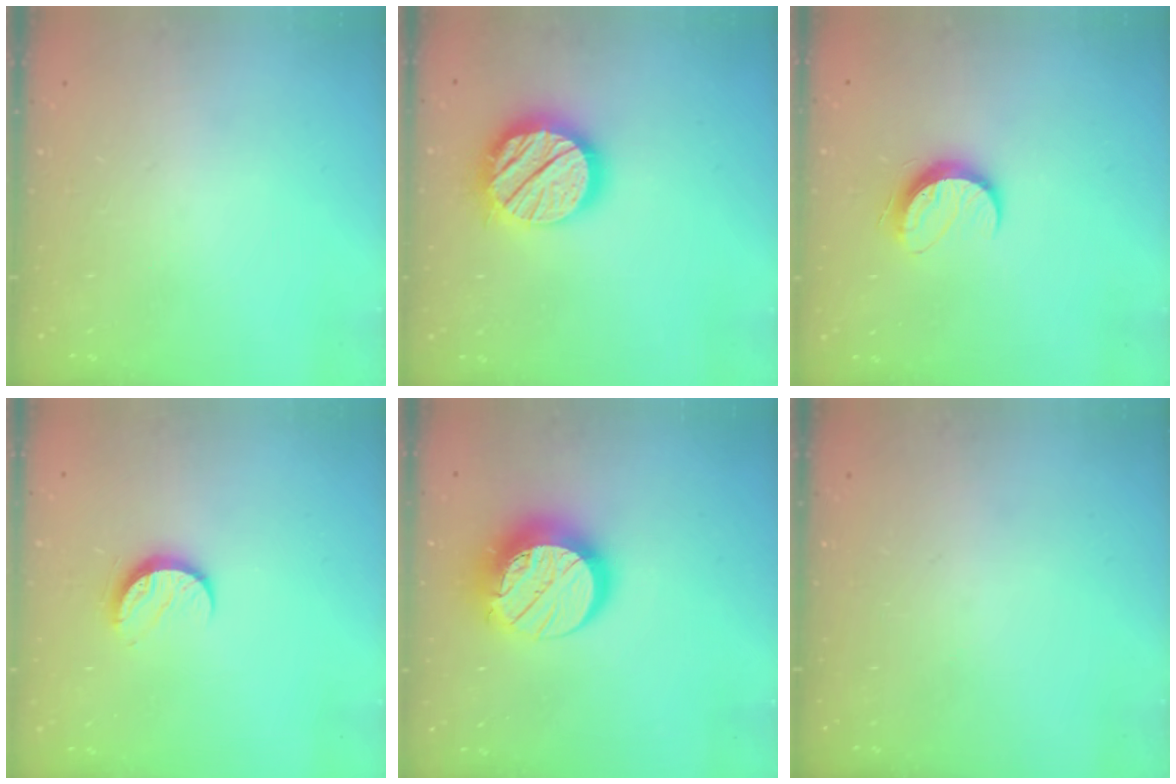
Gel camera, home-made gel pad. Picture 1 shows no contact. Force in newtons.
{"total": 17.7, "press": 17.7, "slide": 0.8}
{"total": 8.9, "press": 8.9, "slide": 0.3}
{"total": 6.9, "press": 6.9, "slide": 0.7}
{"total": 13.9, "press": 13.9, "slide": 1.0}
{"total": 0.0}